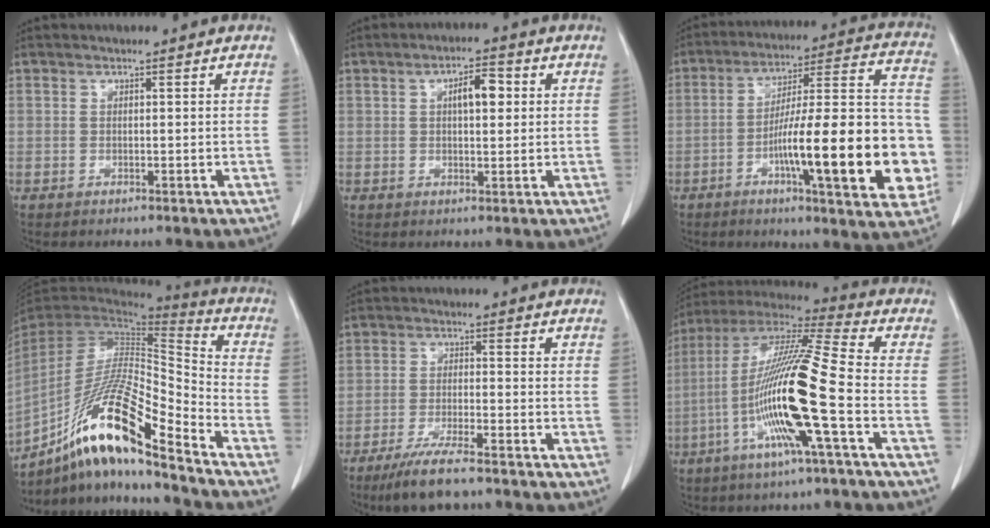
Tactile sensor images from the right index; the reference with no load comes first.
{"total": 5.0, "force": [1.2, 1.7, 4.5], "torque": [-0.071, 0.011, 0.017]}
{"total": 23.0, "force": [-6.1, 3.7, 21.9], "torque": [-0.269, 0.022, -0.084]}
{"total": 19.2, "force": [-13.6, 0.9, 13.6], "torque": [-0.284, -0.016, -0.254]}
{"total": 7.7, "force": [-5.8, 0.7, 5.0], "torque": [-0.089, -0.019, -0.102]}
{"total": 18.8, "force": [-4.9, -0.3, 18.2], "torque": [-0.358, -0.008, -0.106]}